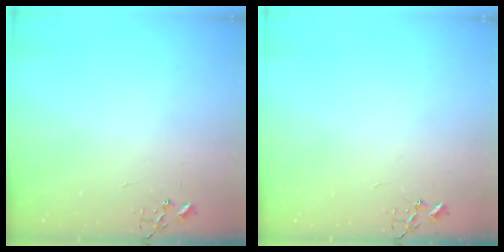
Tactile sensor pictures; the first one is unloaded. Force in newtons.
{"total": 0.0}